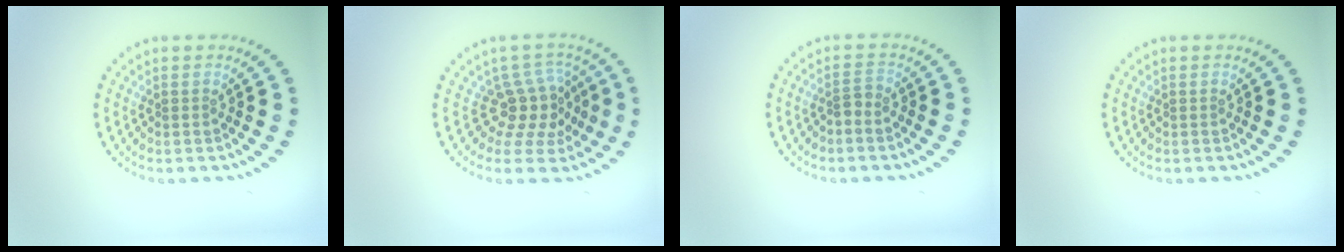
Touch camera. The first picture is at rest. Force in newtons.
{"total": 3.9, "press": 2.7, "slide": 2.8}
{"total": 1.0, "press": 0.6, "slide": 0.7}
{"total": 0.0}